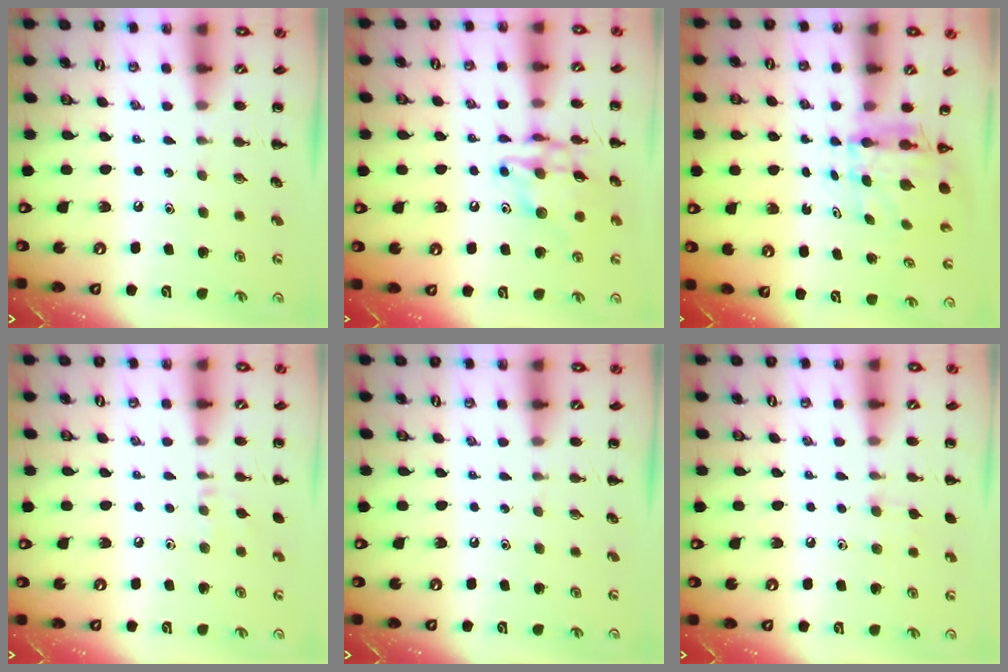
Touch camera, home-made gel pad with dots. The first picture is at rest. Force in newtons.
{"total": 14.6, "press": 14.5, "slide": 1.4}
{"total": 4.9, "press": 4.8, "slide": 1.1}
{"total": 5.6, "press": 5.3, "slide": 1.8}
{"total": 0.0}
{"total": 5.8, "press": 5.3, "slide": 2.2}